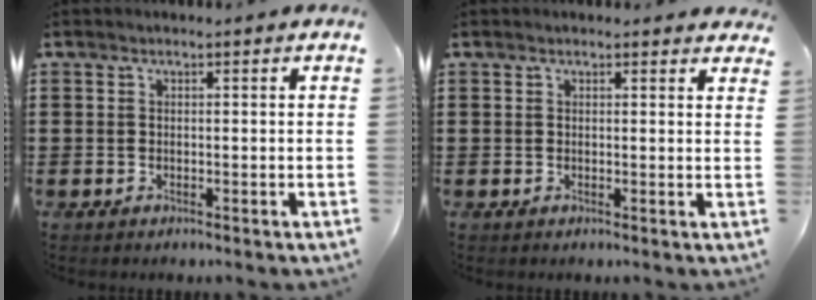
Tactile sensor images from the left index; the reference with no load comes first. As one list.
[{"total": 1.1, "force": [1.0, 0.3, 0.2], "torque": [0.003, -0.001, 0.018]}]